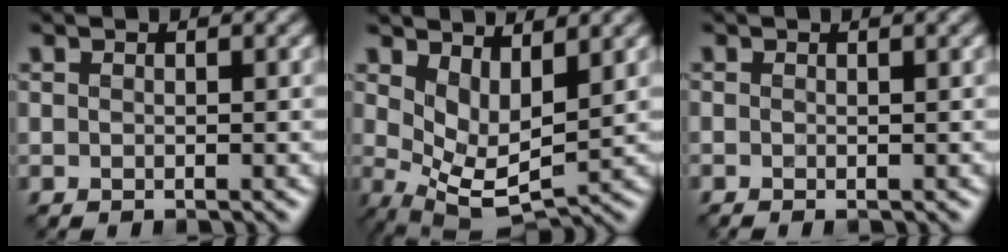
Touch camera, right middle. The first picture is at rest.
{"total": 5.2, "force": [1.7, 2.6, 4.2], "torque": [-0.087, -0.021, 0.038]}
{"total": 1.6, "force": [-0.1, 0.5, 1.5], "torque": [-0.016, -0.005, -0.001]}